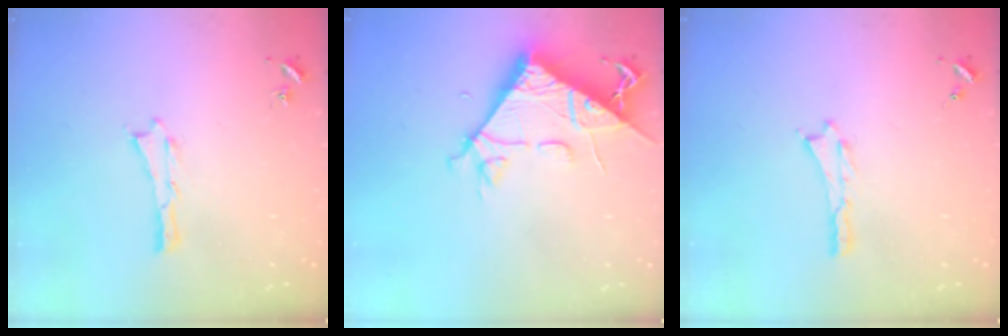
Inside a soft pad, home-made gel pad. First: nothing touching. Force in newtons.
{"total": 8.4, "press": 8.3, "slide": 0.8}
{"total": 0.0}